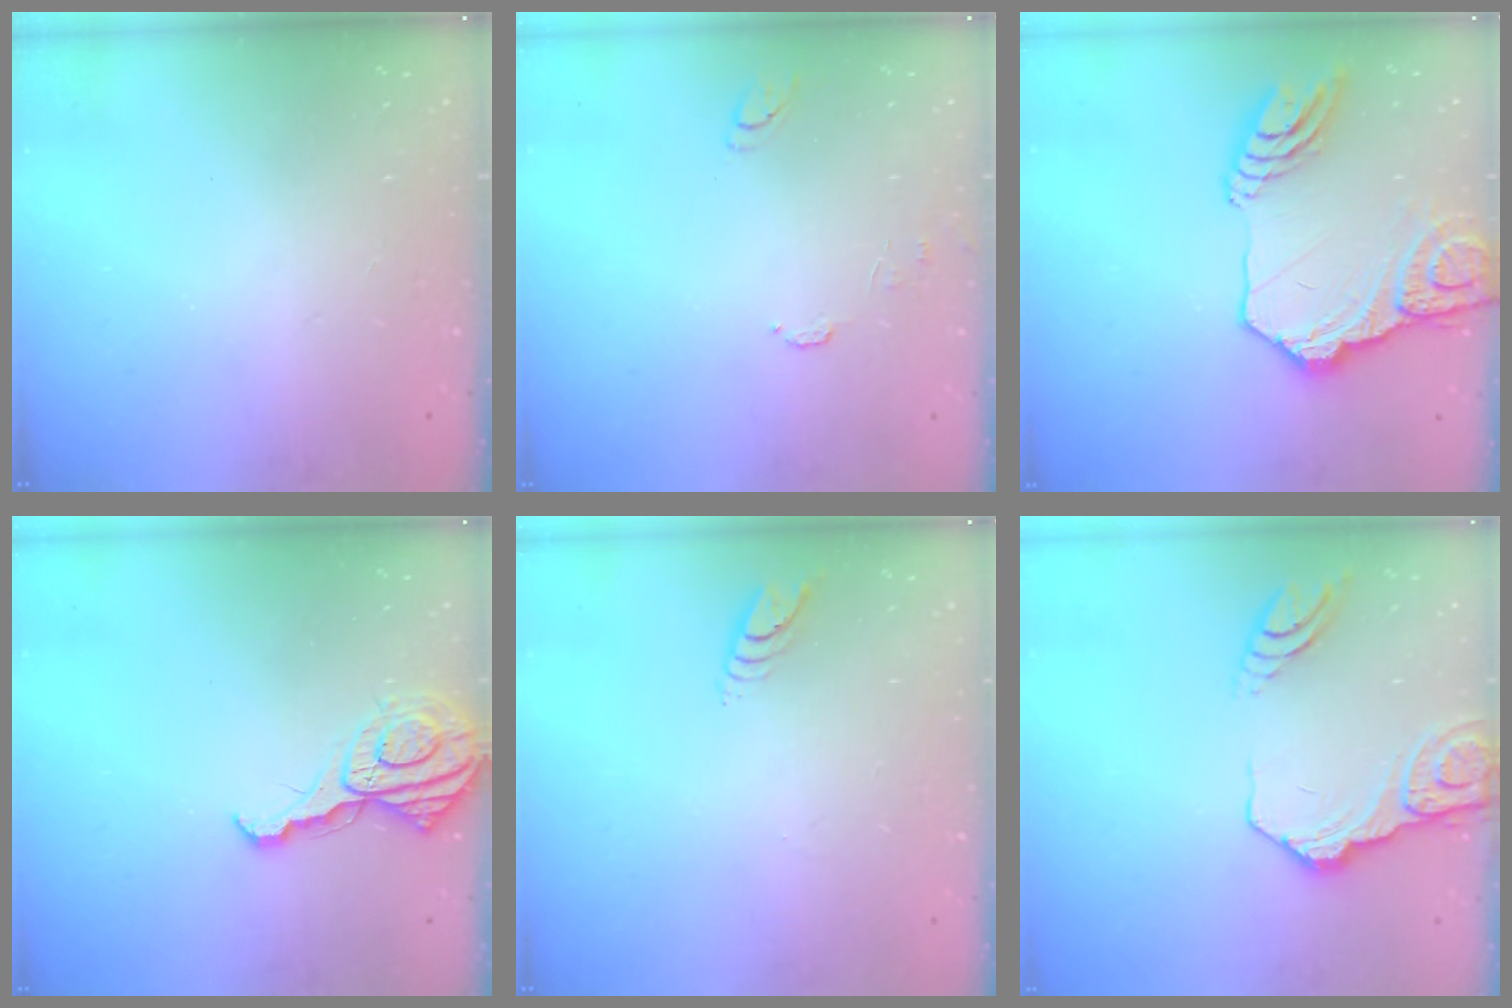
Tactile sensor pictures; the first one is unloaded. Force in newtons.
{"total": 6.0, "press": 5.9, "slide": 0.6}
{"total": 20.0, "press": 19.8, "slide": 2.6}
{"total": 12.1, "press": 12.0, "slide": 0.9}
{"total": 4.7, "press": 4.6, "slide": 0.4}
{"total": 14.0, "press": 13.9, "slide": 1.6}